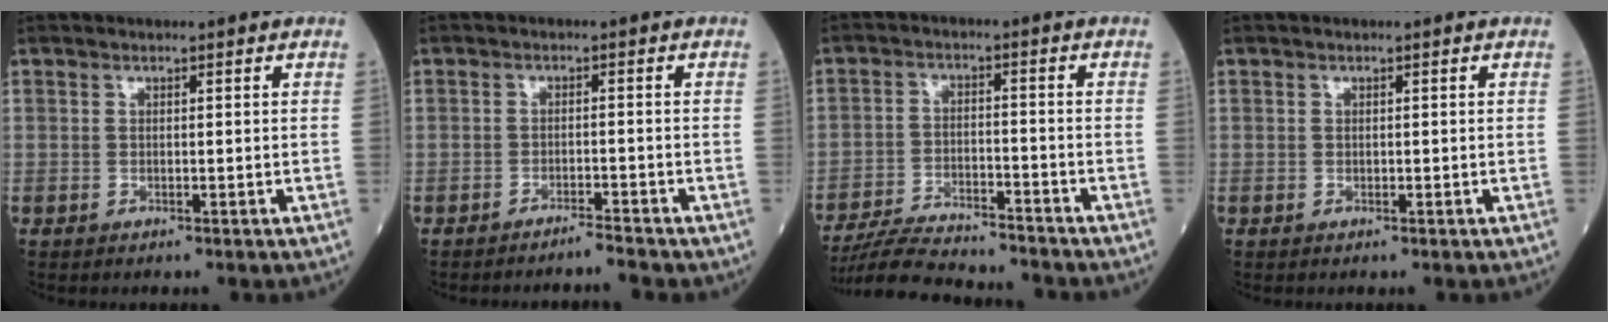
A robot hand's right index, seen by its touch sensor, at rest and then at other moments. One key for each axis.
{"total": 2.3, "fx": -2.2, "fy": -0.3, "fz": 0.3, "tx": -0.004, "ty": -0.006, "tz": -0.033}
{"total": 12.1, "fx": -11.5, "fy": 1.0, "fz": 3.9, "tx": -0.062, "ty": -0.001, "tz": -0.189}
{"total": 0.0}